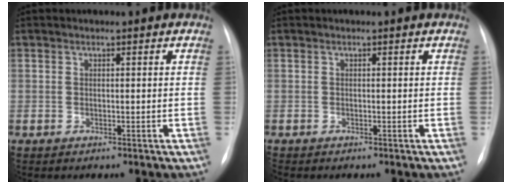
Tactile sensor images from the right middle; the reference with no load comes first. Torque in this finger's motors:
{"motor_torque": [0.75, -0.78, 0.04, 0.07]}